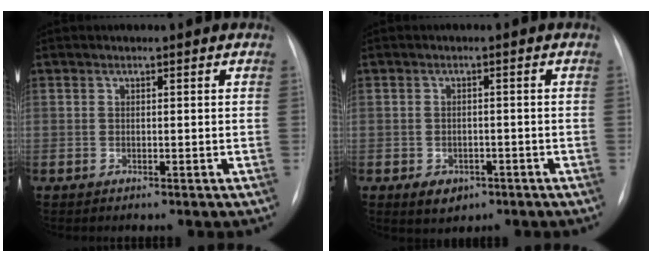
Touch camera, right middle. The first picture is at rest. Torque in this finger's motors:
{"motor_torque": [0.40, -0.52, 0.06, 0.00]}